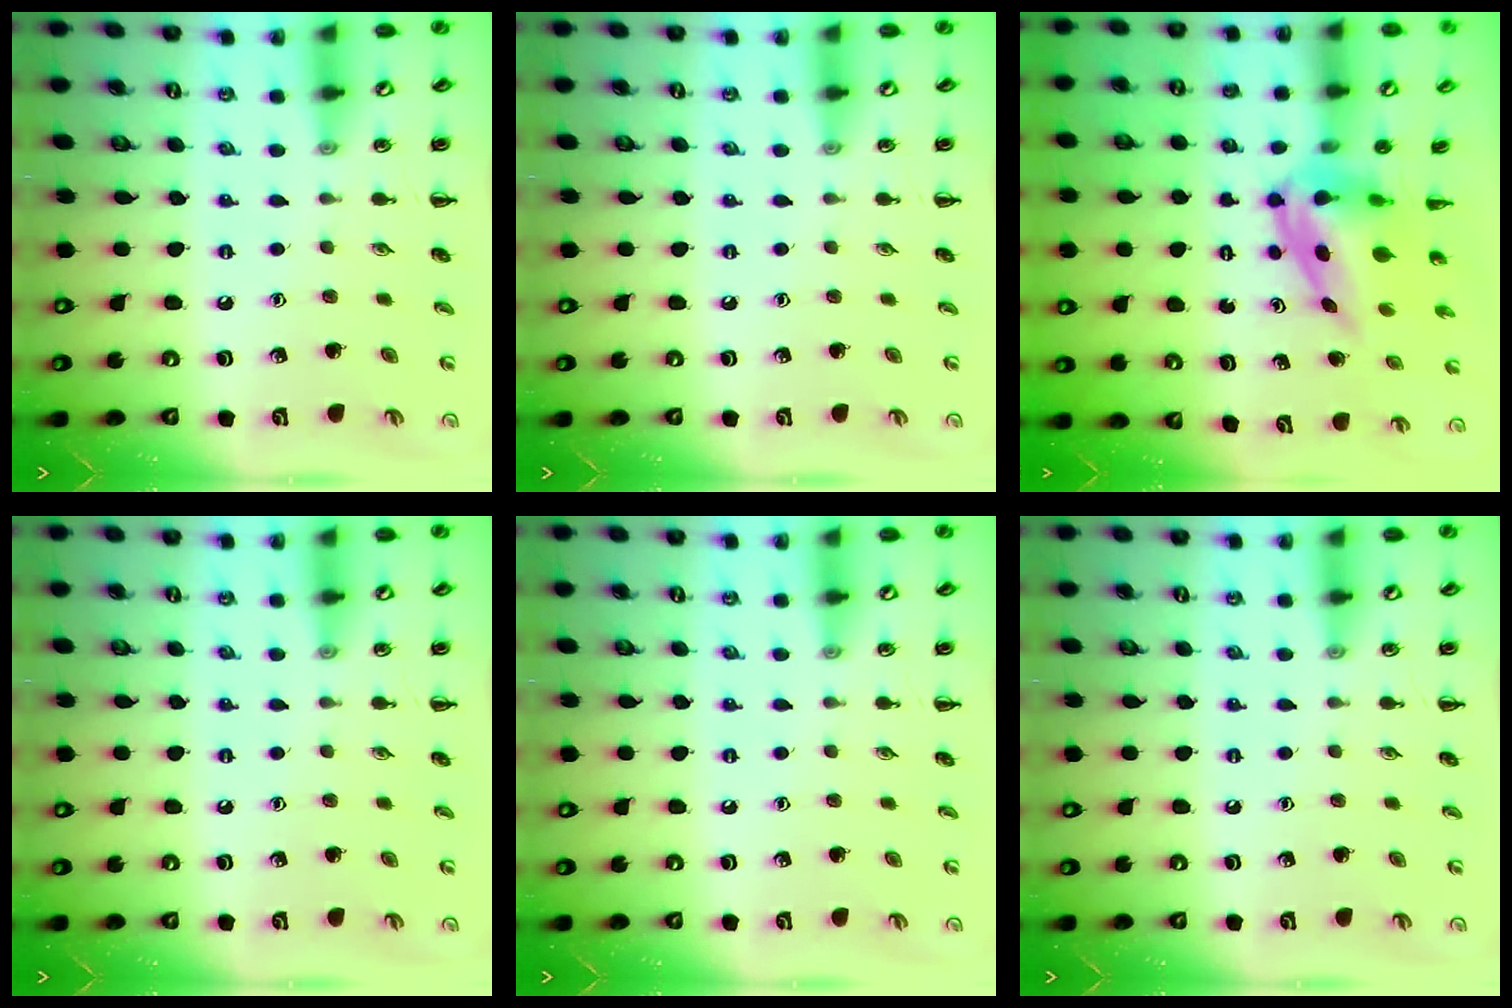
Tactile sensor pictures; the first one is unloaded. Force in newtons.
{"total": 0.0}
{"total": 5.9, "press": 5.5, "slide": 1.9}
{"total": 0.0}
{"total": 0.0}
{"total": 0.0}